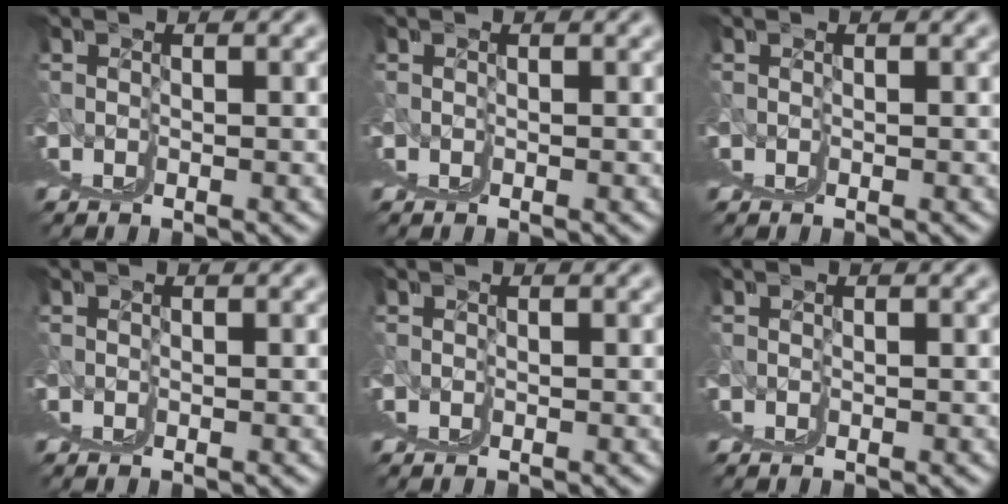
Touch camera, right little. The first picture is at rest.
{"total": 0.0}
{"total": 0.0}
{"total": 0.0}
{"total": 0.0}
{"total": 0.0}